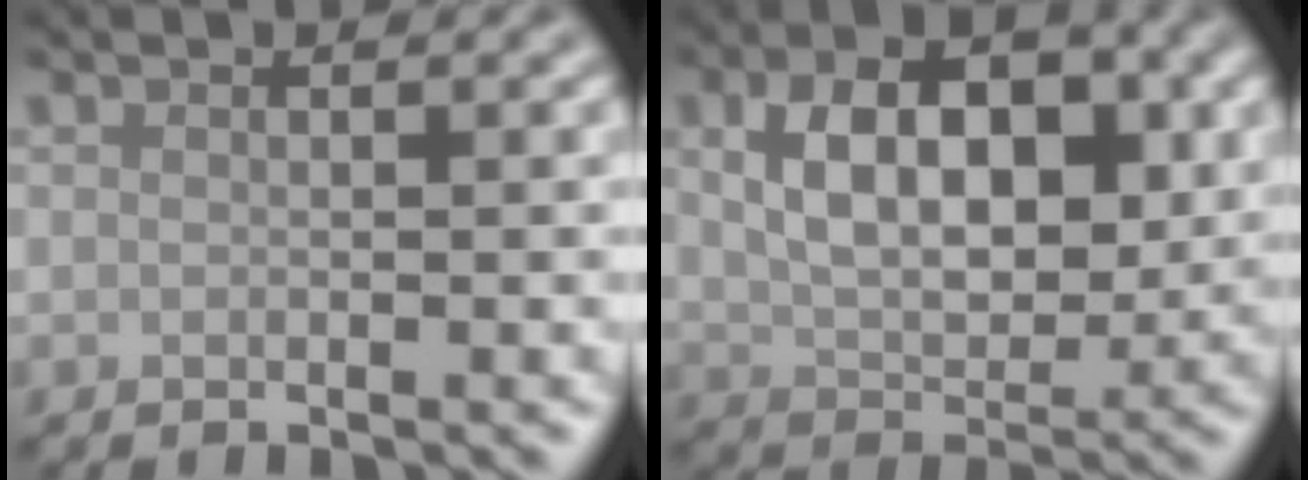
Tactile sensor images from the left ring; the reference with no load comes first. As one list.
[{"total": 7.7, "force": [1.5, 4.5, 6.1], "torque": [-0.095, 0.004, 0.025]}]